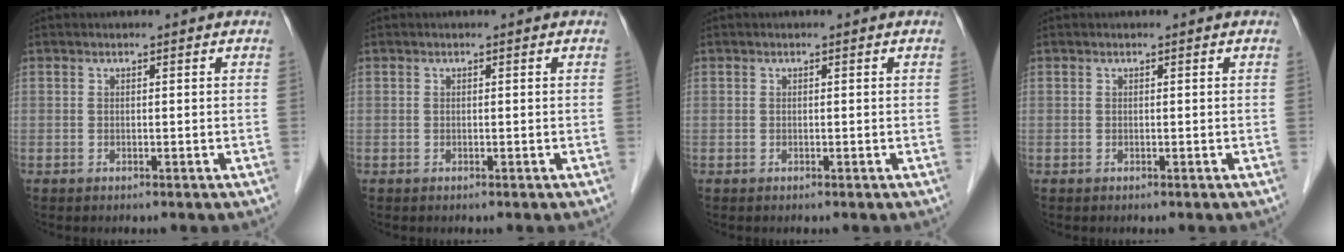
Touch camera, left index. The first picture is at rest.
{"total": 0.0}
{"total": 0.0}
{"total": 0.0}